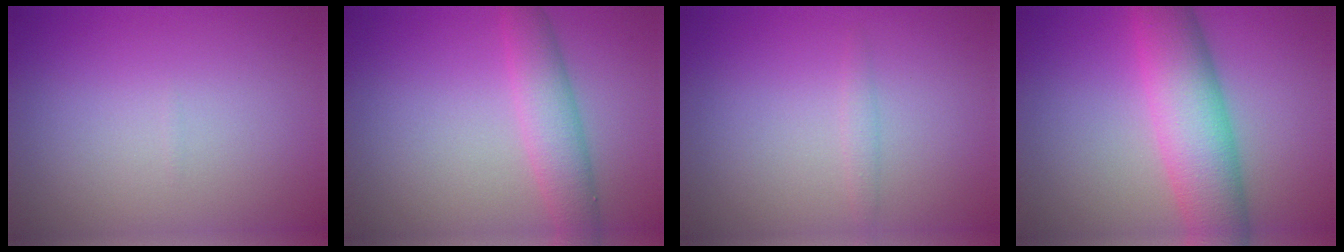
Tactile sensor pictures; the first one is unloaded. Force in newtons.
{"total": 3.9, "press": 3.9, "slide": 0.1}
{"total": 0.9, "press": 0.9, "slide": 0.1}
{"total": 7.8, "press": 7.8, "slide": 0.1}